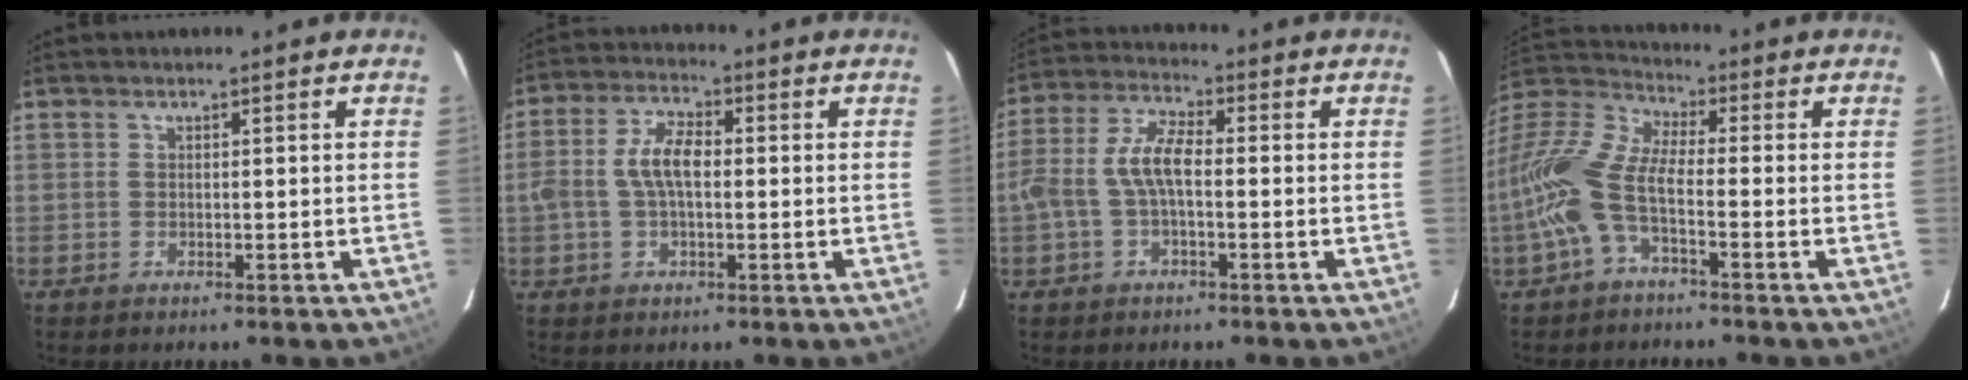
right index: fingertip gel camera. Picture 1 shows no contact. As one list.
[{"total": 7.2, "force": [-0.2, 3.6, 6.2], "torque": [-0.125, 0.015, -0.003]}, {"total": 7.4, "force": [-1.1, 2.9, 6.7], "torque": [-0.148, 0.018, -0.022]}, {"total": 12.9, "force": [-3.7, 4.7, 11.5], "torque": [-0.241, 0.002, -0.084]}]